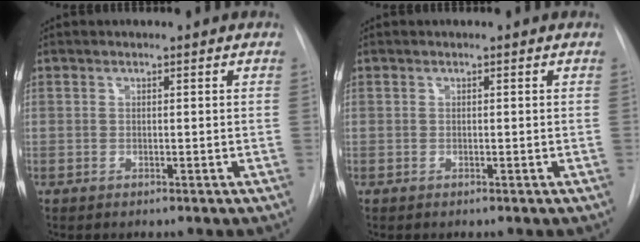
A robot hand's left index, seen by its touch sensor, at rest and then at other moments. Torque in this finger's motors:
{"motor_torque": [-0.05, 0.10, 0.00, 0.00]}